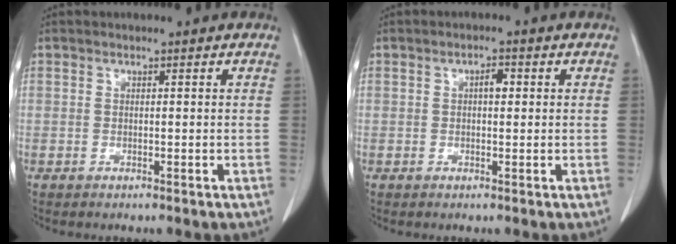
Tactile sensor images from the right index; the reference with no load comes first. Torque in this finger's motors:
{"motor_torque": [0.49, -0.10, 0.21, 0.04]}